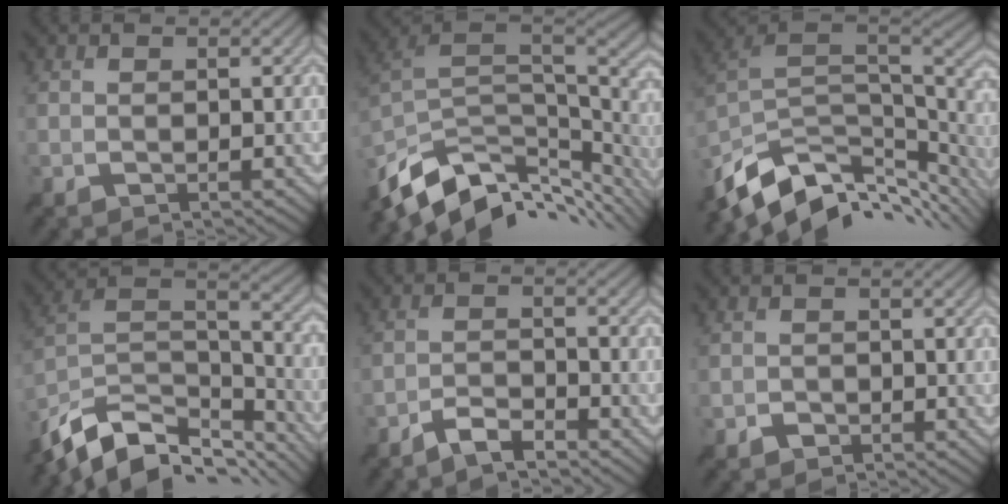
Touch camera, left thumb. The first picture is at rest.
{"total": 12.7, "force": [-6.8, 6.3, 8.7], "torque": [-0.209, -0.024, -0.107]}
{"total": 12.8, "force": [-6.9, 6.3, 8.7], "torque": [-0.210, -0.022, -0.111]}
{"total": 14.4, "force": [-10.0, 6.8, 7.9], "torque": [-0.203, -0.010, -0.172]}
{"total": 3.7, "force": [-3.0, 0.8, 1.9], "torque": [-0.041, 0.002, -0.065]}
{"total": 1.2, "force": [-0.8, 0.9, 0.2], "torque": [-0.002, 0.000, -0.016]}